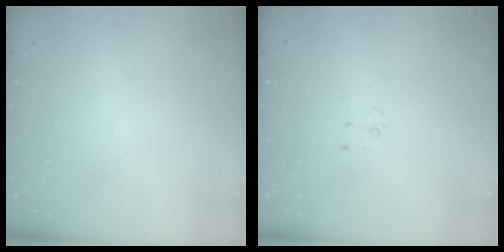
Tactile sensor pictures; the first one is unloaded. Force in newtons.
{"total": 3.0, "press": 2.9, "slide": 0.3}